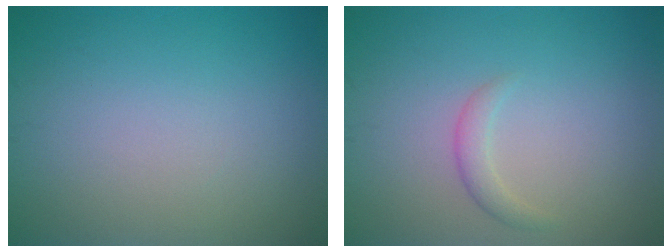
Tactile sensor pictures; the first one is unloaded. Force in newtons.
{"total": 1.3, "press": 1.3, "slide": 0.1}